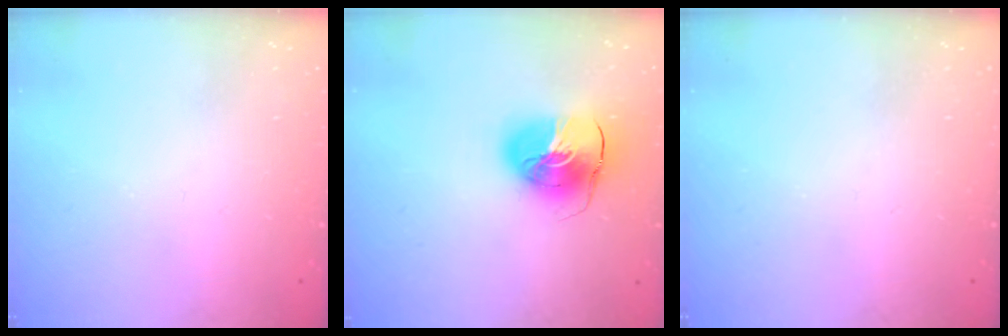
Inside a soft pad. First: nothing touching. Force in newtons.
{"total": 11.9, "press": 11.7, "slide": 1.8}
{"total": 0.0}